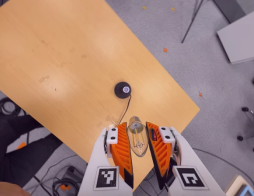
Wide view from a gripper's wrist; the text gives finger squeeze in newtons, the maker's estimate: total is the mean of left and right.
{"total": 14.5, "left": 15.9, "right": 13.1}